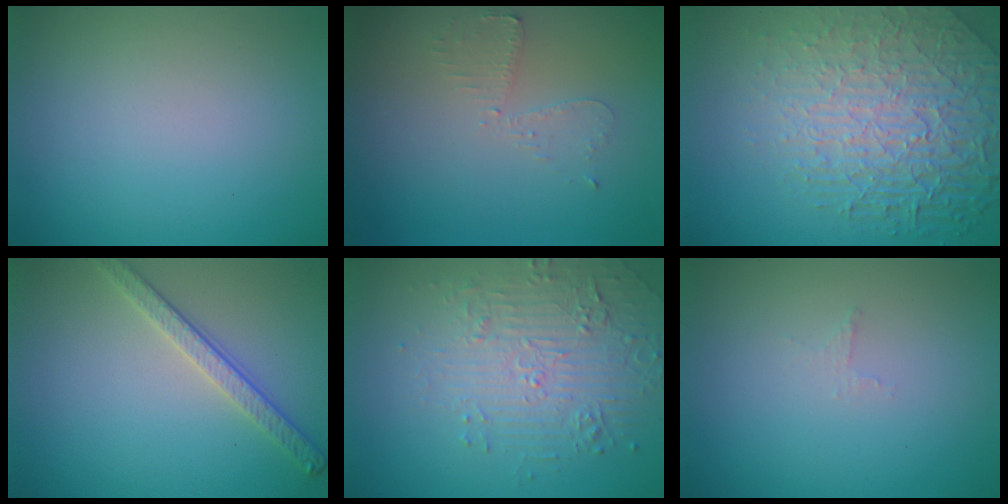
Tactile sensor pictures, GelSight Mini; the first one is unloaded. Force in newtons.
{"total": 1.9, "press": 1.9, "slide": 0.4}
{"total": 8.6, "press": 5.8, "slide": 6.3}
{"total": 2.8, "press": 2.7, "slide": 0.8}
{"total": 4.7, "press": 3.5, "slide": 3.2}
{"total": 0.7, "press": 0.6, "slide": 0.2}